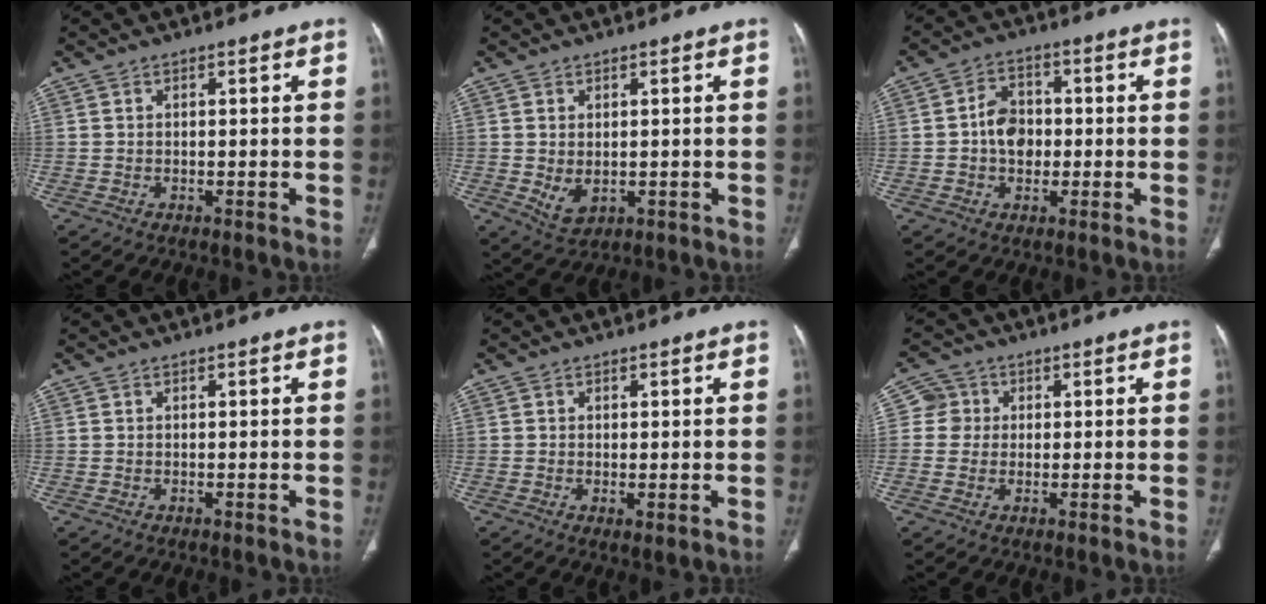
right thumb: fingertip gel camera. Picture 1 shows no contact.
{"total": 4.0, "force": [-0.3, 2.6, 3.0], "torque": [-0.052, -0.008, 0.011]}
{"total": 6.8, "force": [-0.5, 5.2, 4.3], "torque": [-0.048, 0.015, -0.014]}
{"total": 0.0}
{"total": 1.5, "force": [-0.2, 0.6, 1.3], "torque": [-0.028, -0.007, 0.000]}
{"total": 3.9, "force": [0.6, 3.9, 0.4], "torque": [0.021, 0.007, 0.003]}